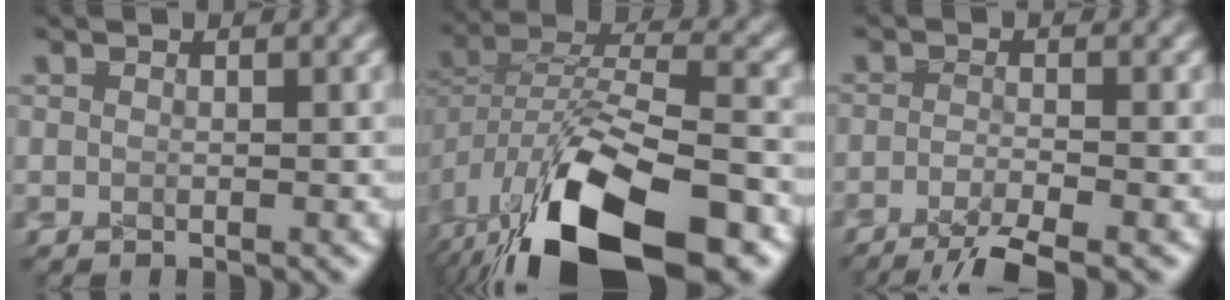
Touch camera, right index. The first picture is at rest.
{"total": 8.7, "force": [-4.7, 2.8, 6.9], "torque": [-0.092, 0.001, -0.068]}
{"total": 5.6, "force": [-4.4, 2.2, 2.5], "torque": [-0.027, -0.015, -0.067]}